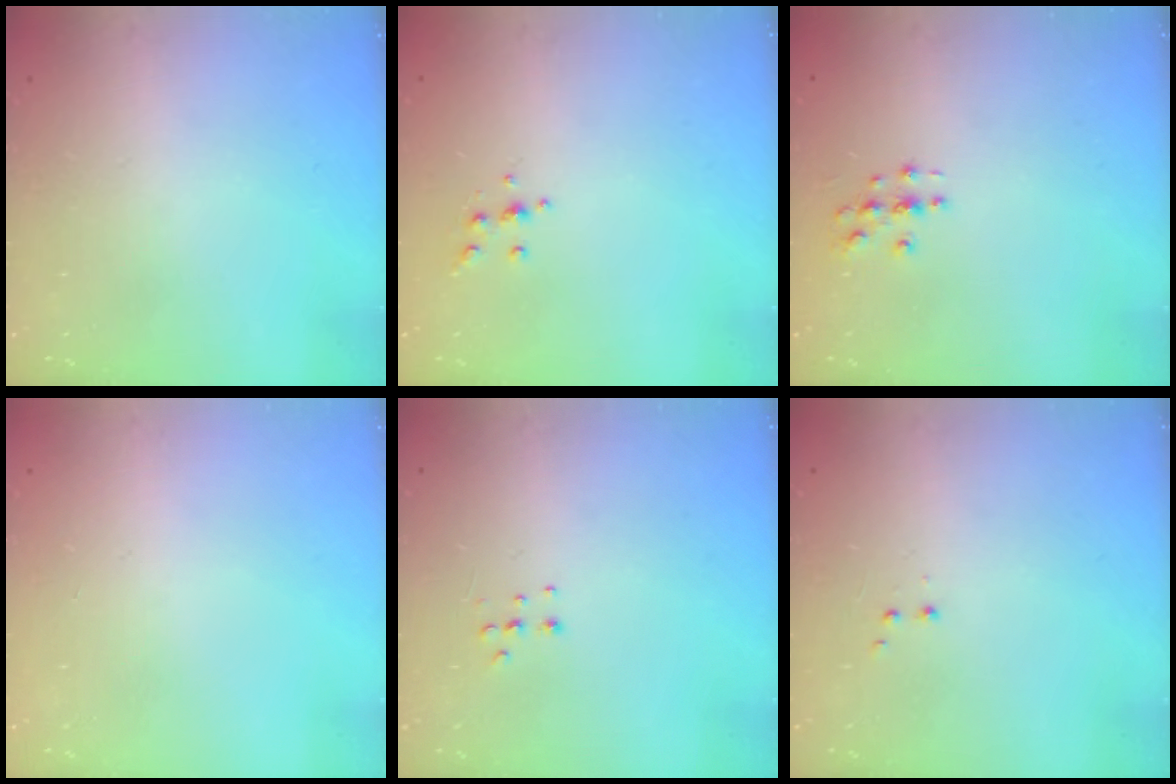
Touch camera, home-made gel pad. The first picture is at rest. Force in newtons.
{"total": 4.0, "press": 3.8, "slide": 1.0}
{"total": 2.8, "press": 2.8, "slide": 0.3}
{"total": 0.0}
{"total": 5.7, "press": 5.6, "slide": 1.0}
{"total": 1.9, "press": 1.8, "slide": 0.5}